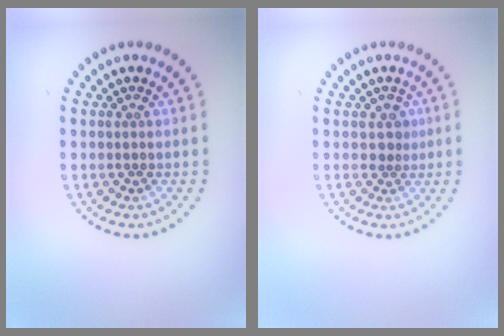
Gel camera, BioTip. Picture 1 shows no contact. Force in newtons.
{"total": 1.3, "press": 1.0, "slide": 0.9}